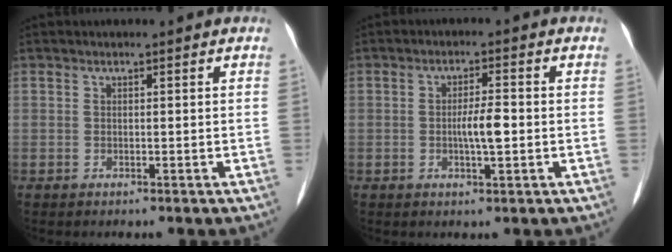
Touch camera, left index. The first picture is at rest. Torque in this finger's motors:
{"motor_torque": [0.85, 0.17, 0.19, 0.06]}